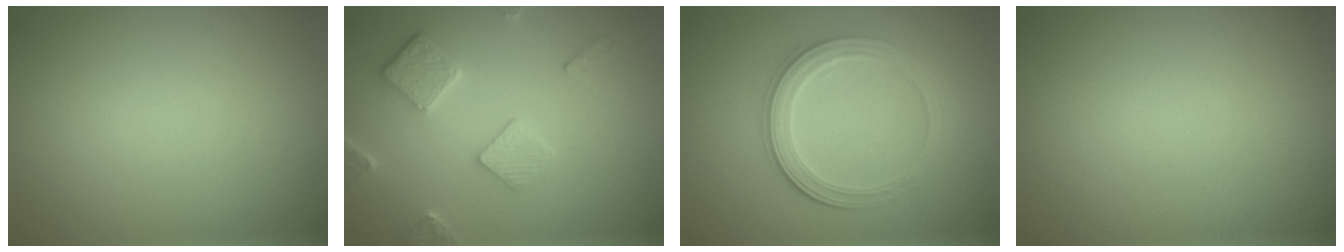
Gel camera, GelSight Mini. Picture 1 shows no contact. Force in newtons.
{"total": 3.6, "press": 3.0, "slide": 2.0}
{"total": 3.9, "press": 3.3, "slide": 2.0}
{"total": 0.0}